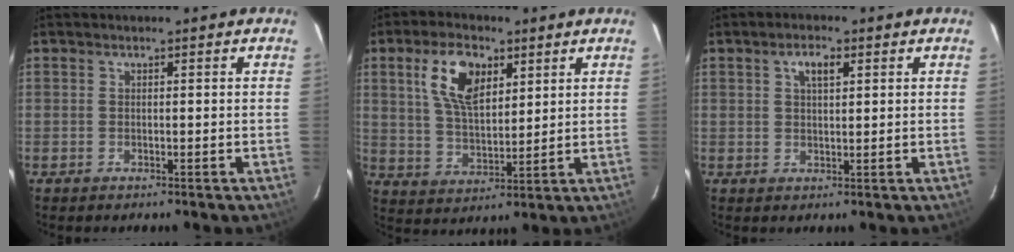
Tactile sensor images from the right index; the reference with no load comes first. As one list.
[{"total": 10.6, "force": [4.6, 5.4, 7.9], "torque": [-0.151, 0.015, 0.092]}, {"total": 3.3, "force": [1.4, 1.5, 2.6], "torque": [-0.046, 0.009, 0.026]}]